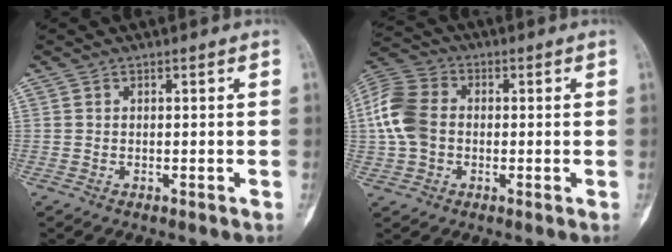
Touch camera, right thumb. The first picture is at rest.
{"total": 11.1, "force": [0.0, 8.5, 7.2], "torque": [-0.147, 0.024, -0.008]}